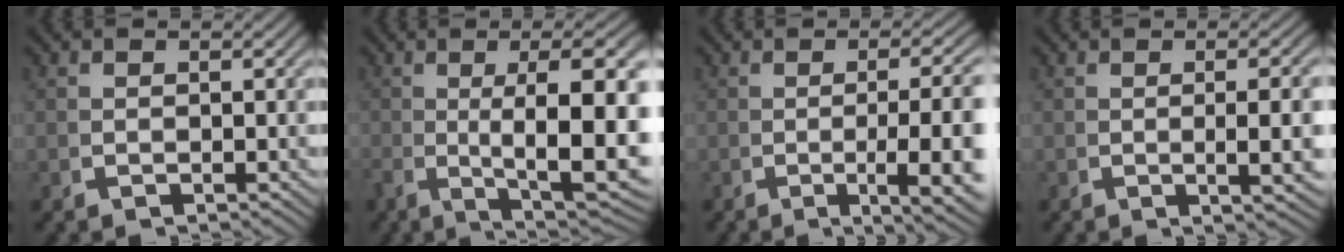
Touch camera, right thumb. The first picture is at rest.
{"total": 10.9, "force": [-1.4, 4.8, 9.7], "torque": [-0.153, -0.028, -0.002]}
{"total": 7.7, "force": [-2.0, 2.5, 7.0], "torque": [-0.111, -0.008, -0.021]}
{"total": 4.0, "force": [-0.2, 0.7, 3.9], "torque": [-0.054, 0.005, -0.002]}